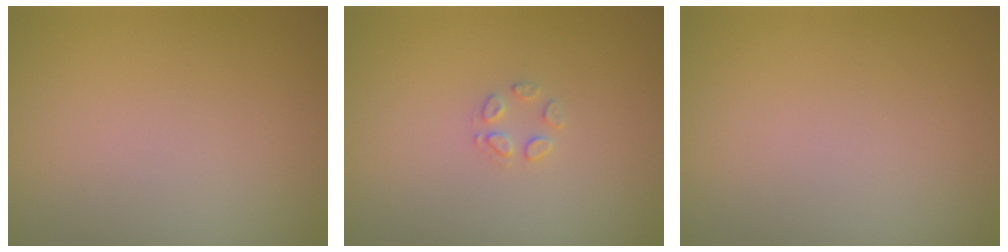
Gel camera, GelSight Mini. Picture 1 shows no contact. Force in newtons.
{"total": 1.2, "press": 1.2, "slide": 0.1}
{"total": 0.0}